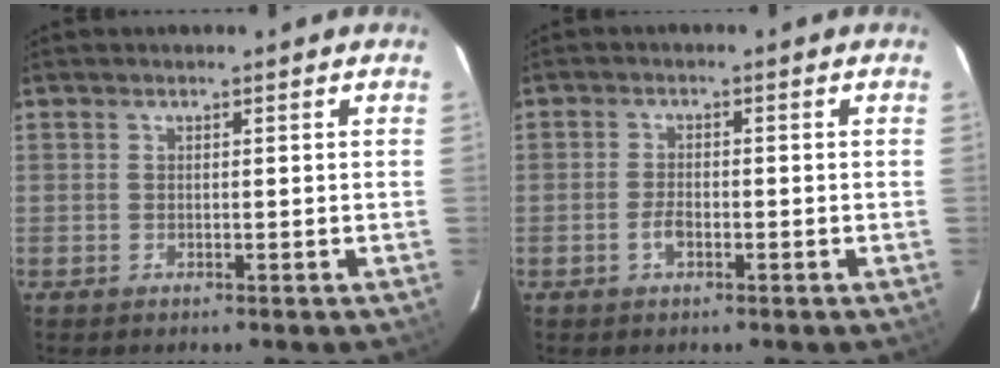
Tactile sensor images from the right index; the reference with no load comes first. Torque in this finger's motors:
{"motor_torque": [0.57, 0.16, 0.17, 0.00]}